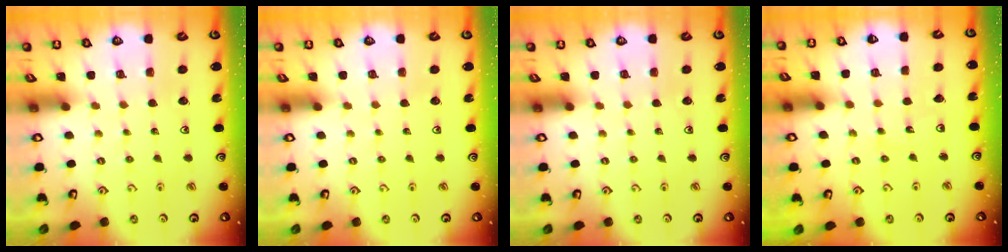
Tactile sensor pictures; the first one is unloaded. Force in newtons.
{"total": 0.0}
{"total": 0.0}
{"total": 4.6, "press": 4.6, "slide": 0.5}